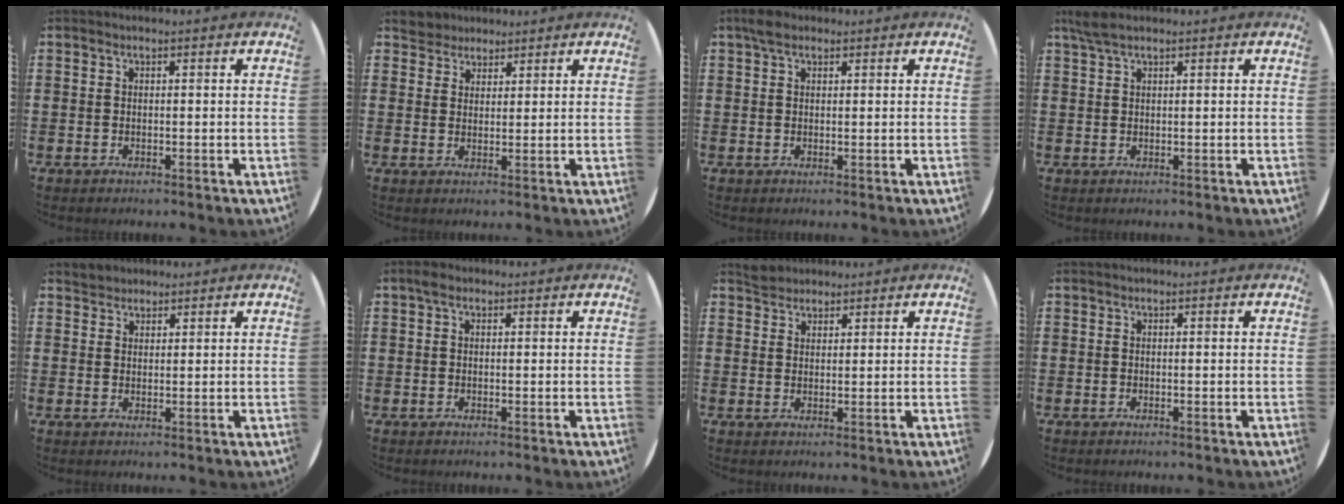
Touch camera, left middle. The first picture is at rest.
{"total": 3.4, "force": [3.1, 1.4, -0.3], "torque": [0.003, -0.003, 0.059]}
{"total": 2.0, "force": [1.4, 0.9, 1.0], "torque": [-0.023, 0.007, 0.025]}
{"total": 2.2, "force": [1.6, 0.4, 1.5], "torque": [-0.032, 0.004, 0.029]}
{"total": 1.8, "force": [1.7, 0.6, -0.2], "torque": [0.009, 0.000, 0.032]}
{"total": 1.0, "force": [0.5, 0.7, 0.5], "torque": [-0.004, 0.002, 0.008]}
{"total": 2.3, "force": [2.1, 0.8, -0.1], "torque": [0.005, 0.002, 0.041]}
{"total": 0.0}